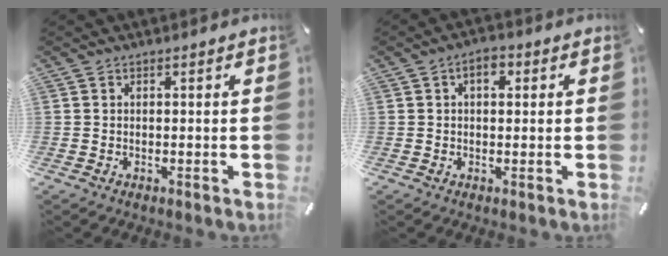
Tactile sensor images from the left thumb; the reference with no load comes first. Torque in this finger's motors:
{"motor_torque": [0.72, 0.81, 0.40, -0.43, 0.27]}